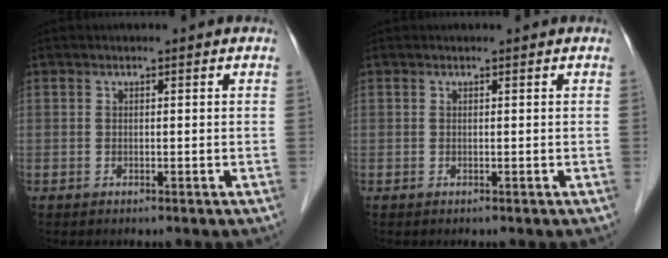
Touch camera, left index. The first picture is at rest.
{"total": 0.0}